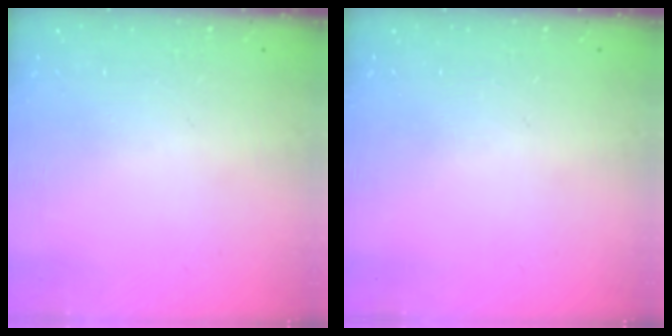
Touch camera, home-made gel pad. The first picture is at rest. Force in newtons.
{"total": 0.0}